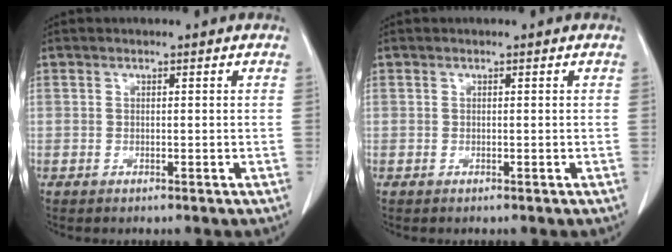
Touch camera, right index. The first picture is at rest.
{"total": 0.0}